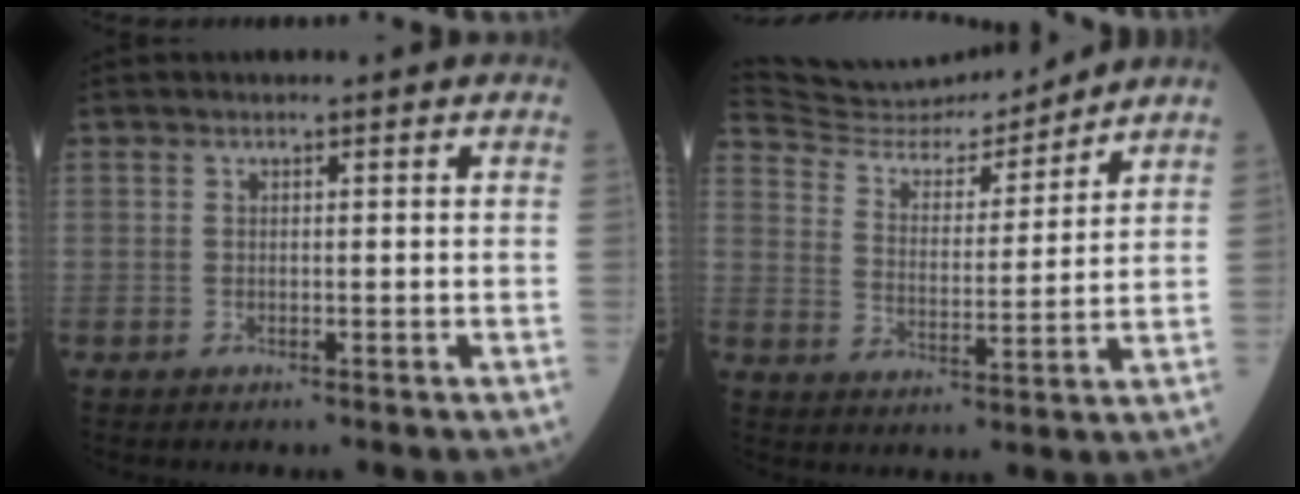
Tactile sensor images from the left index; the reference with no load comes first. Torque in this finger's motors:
{"motor_torque": [0.48, -0.99, 0.05, 0.00]}